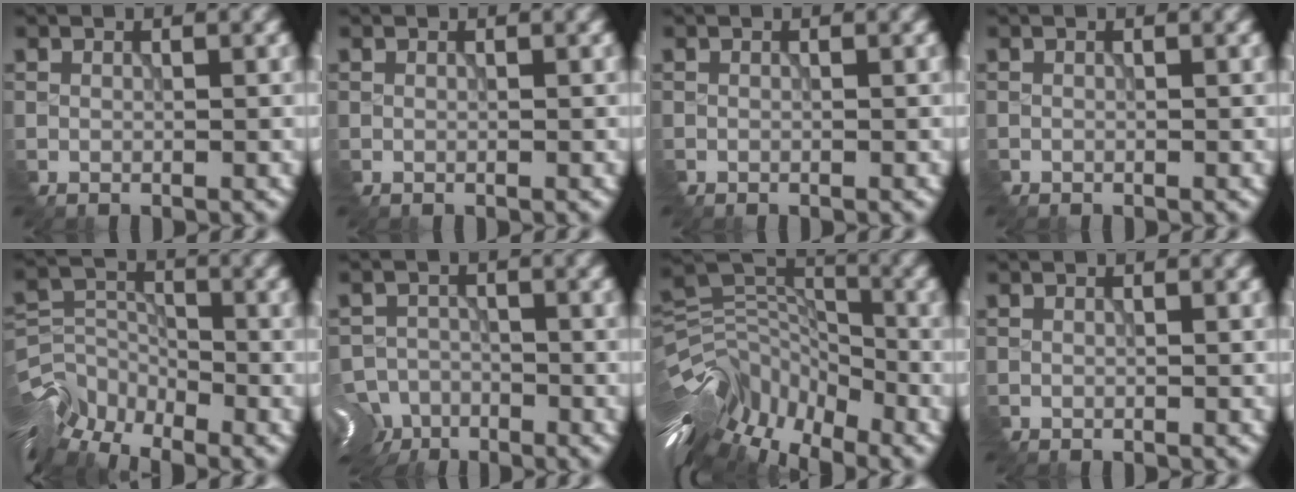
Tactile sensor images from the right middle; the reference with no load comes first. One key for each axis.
{"total": 0.0}
{"total": 0.0}
{"total": 0.0}
{"total": 9.8, "fx": -6.8, "fy": 4.8, "fz": 5.1, "tx": -0.093, "ty": 0.001, "tz": -0.119}
{"total": 9.2, "fx": -7.0, "fy": 4.9, "fz": 3.4, "tx": -0.063, "ty": -0.023, "tz": -0.106}
{"total": 12.5, "fx": -7.1, "fy": 6.0, "fz": 8.3, "tx": -0.159, "ty": 0.024, "tz": -0.129}
{"total": 0.0}